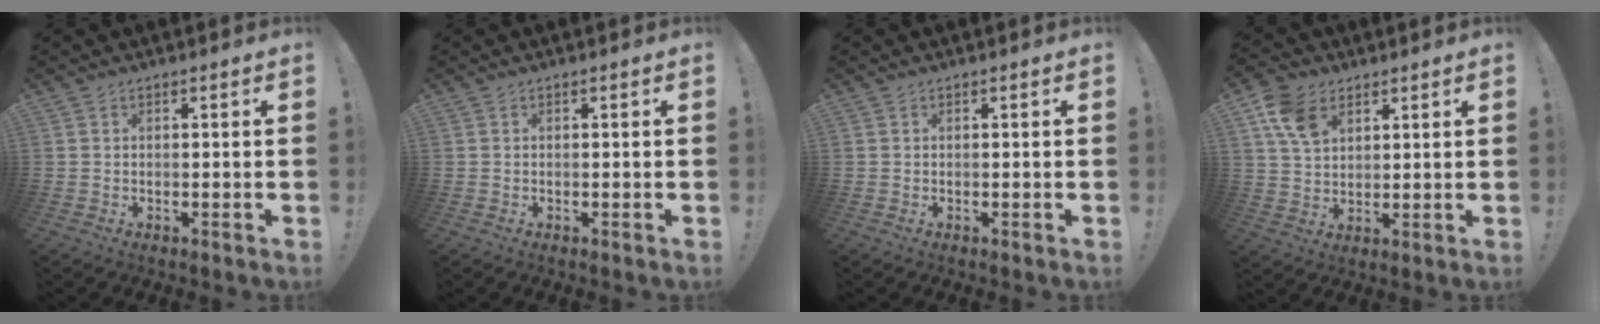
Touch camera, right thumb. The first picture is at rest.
{"total": 0.0}
{"total": 0.0}
{"total": 10.5, "force": [5.4, 6.8, 5.8], "torque": [-0.098, -0.013, 0.107]}